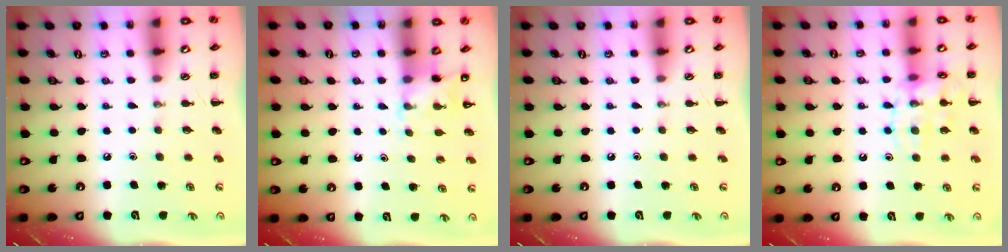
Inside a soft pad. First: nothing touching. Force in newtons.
{"total": 4.6, "press": 4.4, "slide": 1.4}
{"total": 0.0}
{"total": 13.1, "press": 13.0, "slide": 1.1}